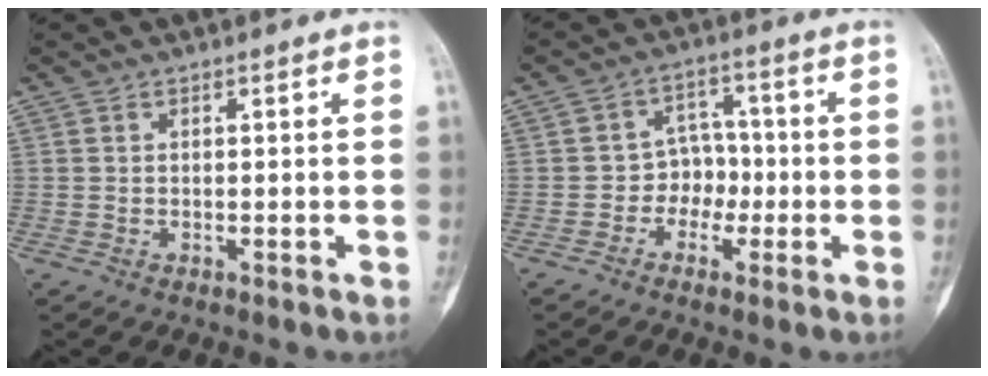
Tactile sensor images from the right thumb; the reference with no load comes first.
{"total": 5.5, "force": [-1.6, 4.7, 2.5], "torque": [0.004, 0.022, -0.038]}